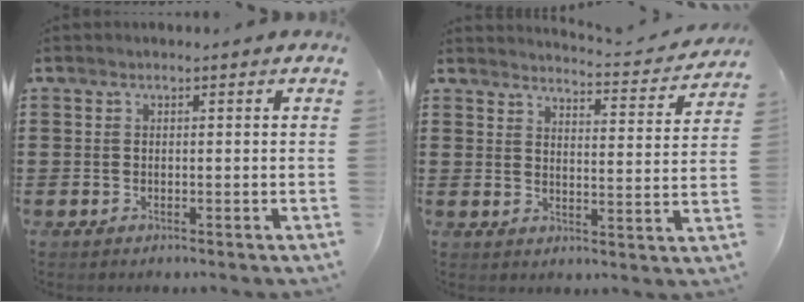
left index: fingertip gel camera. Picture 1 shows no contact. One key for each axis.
{"total": 3.6, "fx": 3.5, "fy": -0.3, "fz": 0.7, "tx": -0.024, "ty": -0.031, "tz": 0.056}